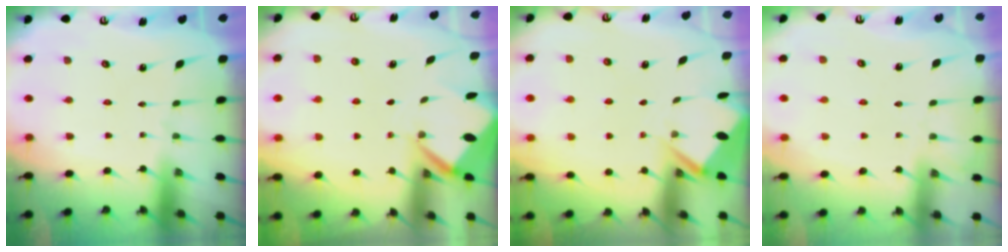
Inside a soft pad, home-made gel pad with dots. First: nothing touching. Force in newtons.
{"total": 3.0, "press": 3.0, "slide": 0.1}
{"total": 2.9, "press": 2.8, "slide": 0.4}
{"total": 3.7, "press": 3.7, "slide": 0.5}